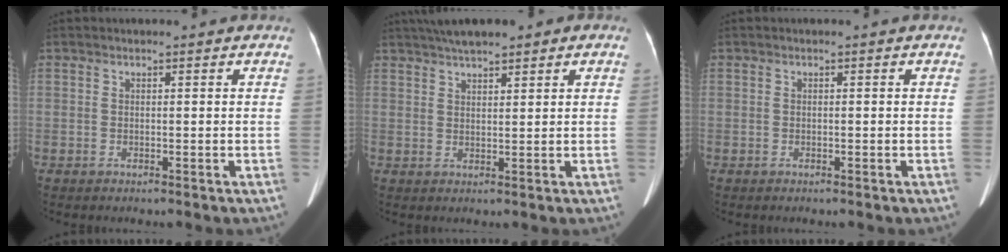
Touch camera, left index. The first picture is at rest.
{"total": 7.0, "force": [5.3, 1.7, 4.3], "torque": [-0.069, 0.027, 0.087]}
{"total": 0.0}